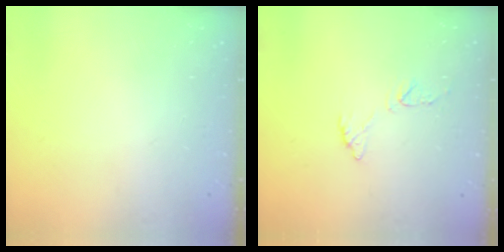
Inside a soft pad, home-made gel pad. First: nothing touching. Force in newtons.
{"total": 6.6, "press": 6.6, "slide": 0.7}